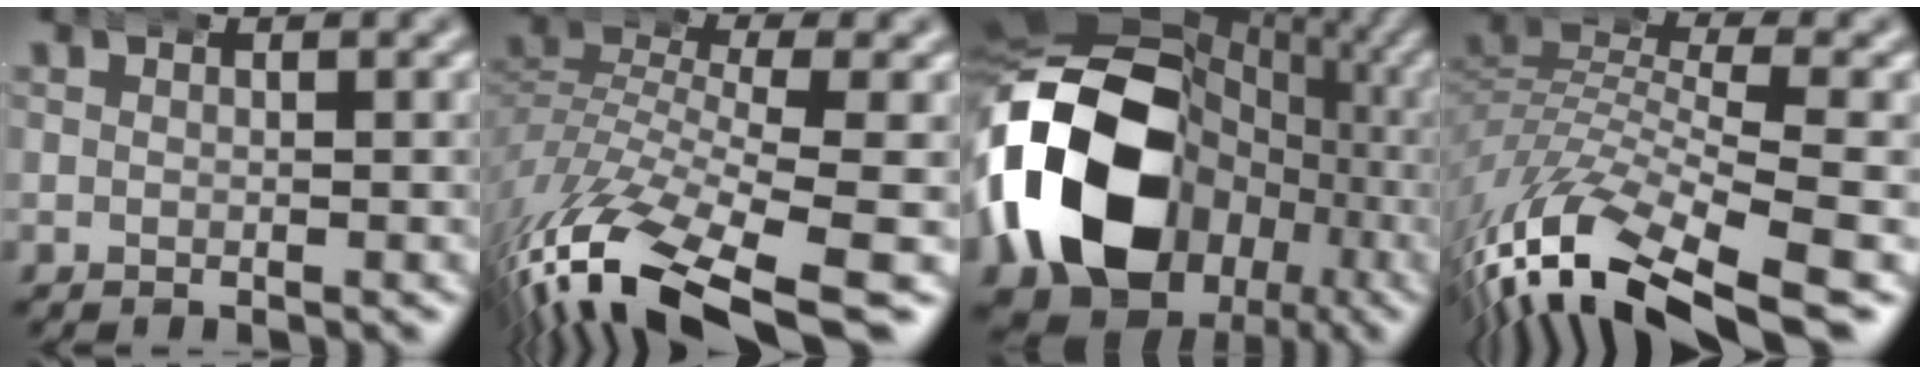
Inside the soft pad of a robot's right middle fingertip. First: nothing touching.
{"total": 12.3, "force": [-7.7, 4.8, 8.2], "torque": [-0.190, -0.056, -0.093]}
{"total": 21.3, "force": [-1.1, 15.7, 14.3], "torque": [-0.244, -0.031, -0.015]}
{"total": 10.8, "force": [-5.0, 5.0, 8.1], "torque": [-0.176, -0.041, -0.055]}